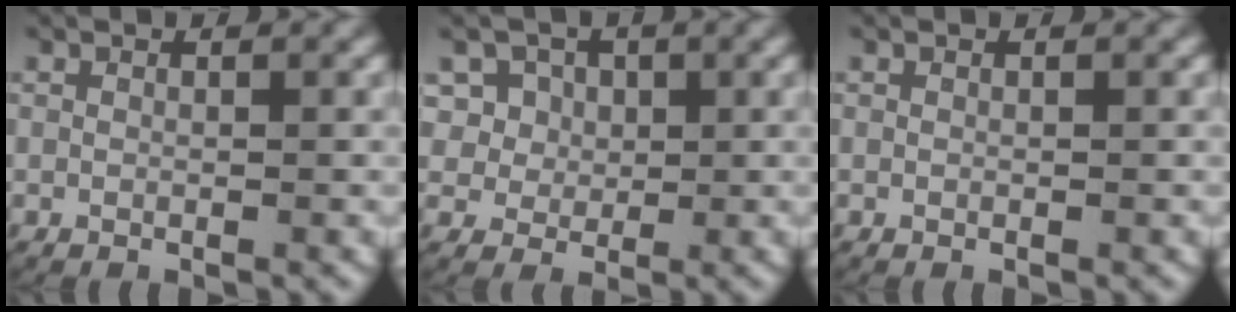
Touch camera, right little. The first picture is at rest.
{"total": 5.8, "force": [1.0, 5.4, 2.0], "torque": [-0.062, -0.008, 0.015]}
{"total": 0.0}